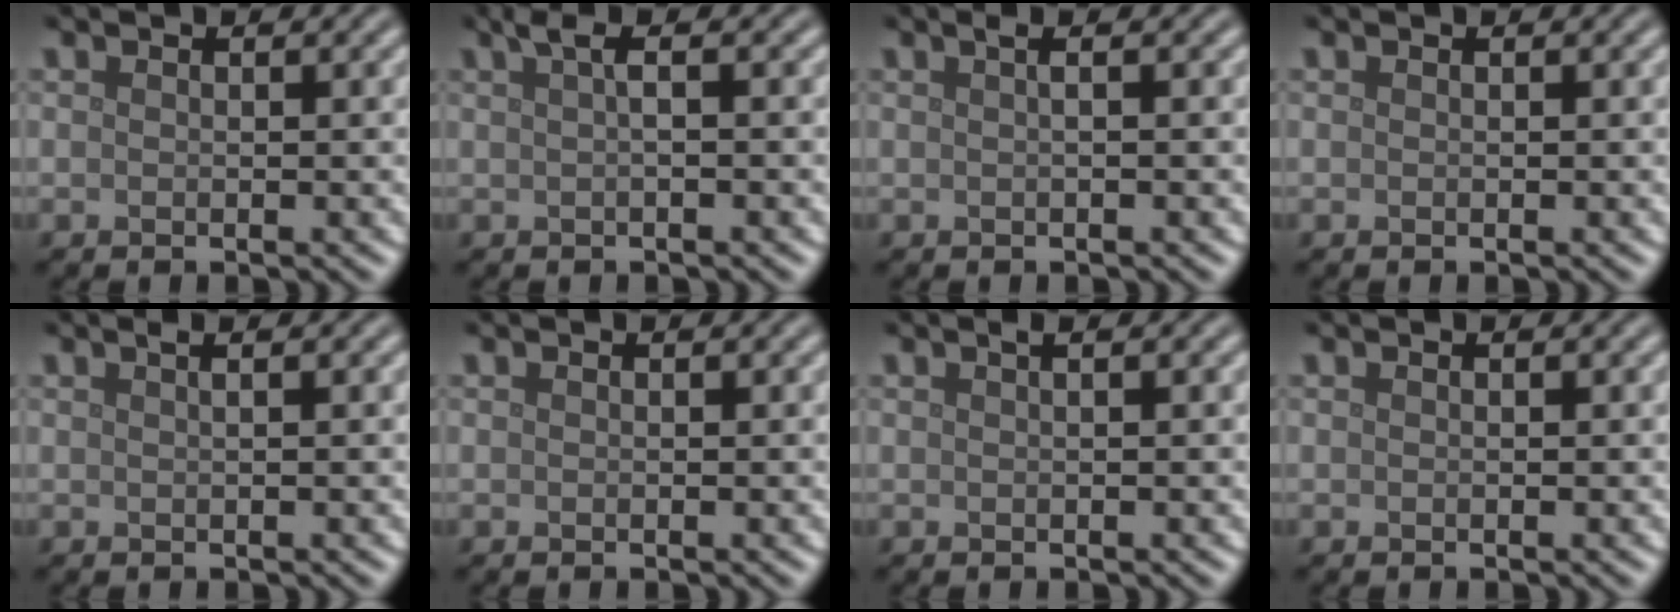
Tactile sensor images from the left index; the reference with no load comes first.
{"total": 1.8, "force": [0.4, 0.4, 1.7], "torque": [-0.029, 0.005, 0.007]}
{"total": 1.4, "force": [0.3, 0.5, 1.2], "torque": [-0.011, 0.000, -0.002]}
{"total": 0.0}
{"total": 1.3, "force": [0.6, 0.6, 1.0], "torque": [-0.004, -0.003, 0.002]}
{"total": 0.0}
{"total": 0.7, "force": [0.3, 0.3, 0.6], "torque": [-0.008, 0.003, 0.003]}
{"total": 0.0}